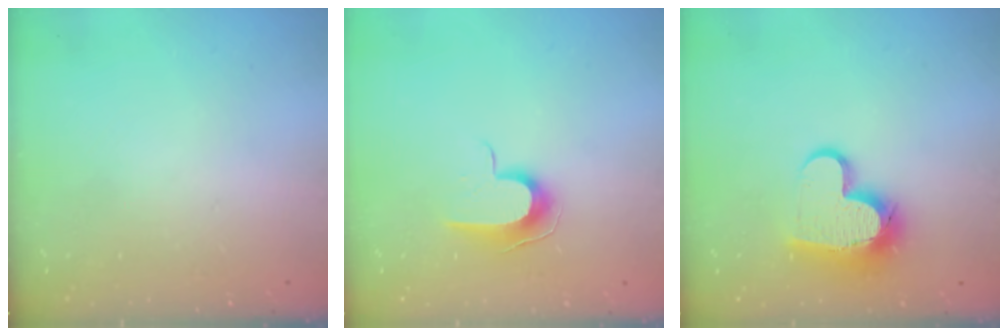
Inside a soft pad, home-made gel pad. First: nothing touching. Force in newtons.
{"total": 8.9, "press": 8.9, "slide": 0.8}
{"total": 13.2, "press": 13.2, "slide": 1.1}